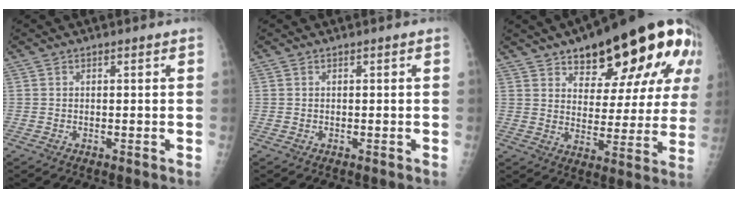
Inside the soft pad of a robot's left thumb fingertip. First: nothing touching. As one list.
[{"total": 0.0}, {"total": 22.8, "force": [13.2, 9.5, 16.0], "torque": [-0.178, -0.032, 0.183]}]